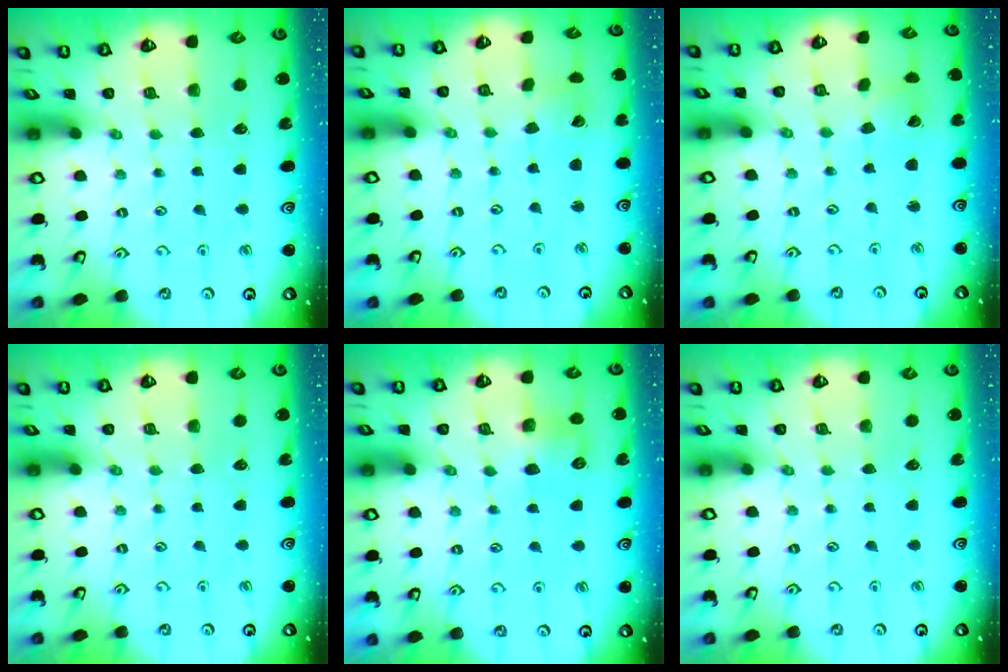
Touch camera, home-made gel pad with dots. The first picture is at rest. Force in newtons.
{"total": 2.6, "press": 2.6, "slide": 0.3}
{"total": 2.6, "press": 2.6, "slide": 0.3}
{"total": 0.0}
{"total": 6.7, "press": 6.7, "slide": 0.4}
{"total": 0.0}